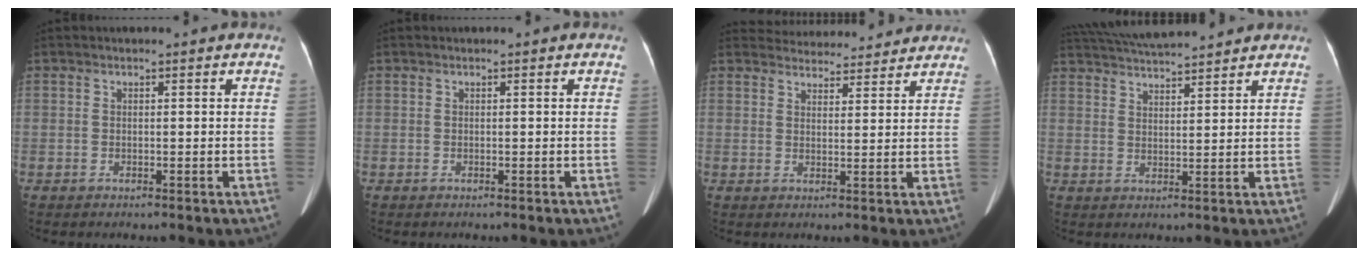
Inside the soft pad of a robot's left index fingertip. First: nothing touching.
{"total": 0.0}
{"total": 11.2, "force": [10.8, 2.7, 1.4], "torque": [-0.009, 0.020, 0.132]}
{"total": 11.9, "force": [11.0, 1.1, 4.4], "torque": [-0.090, 0.029, 0.174]}